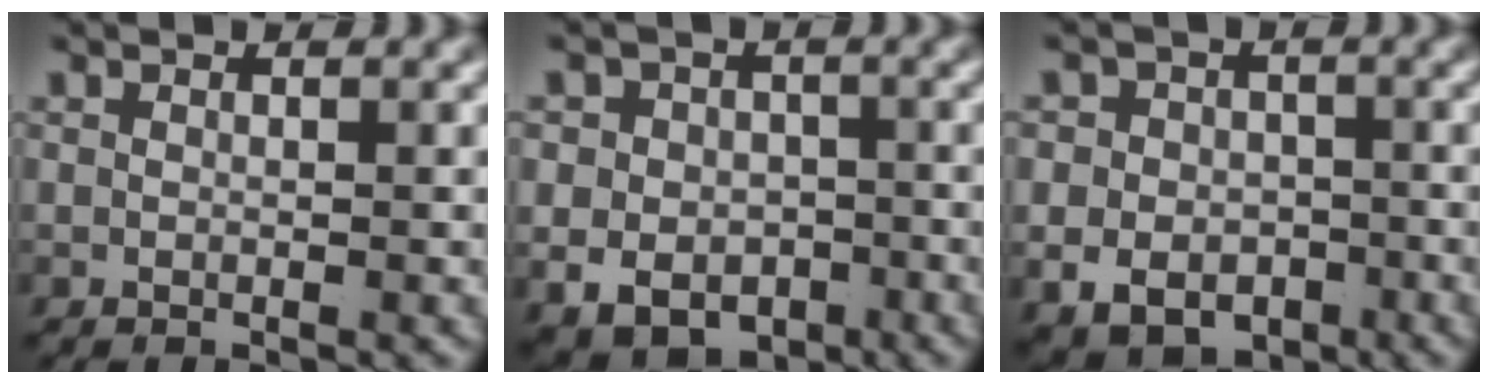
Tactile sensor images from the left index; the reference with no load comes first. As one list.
[{"total": 9.2, "force": [-4.0, 7.6, 3.2], "torque": [-0.053, -0.039, -0.059]}, {"total": 8.0, "force": [-3.4, 6.7, 2.7], "torque": [-0.036, -0.029, -0.054]}]